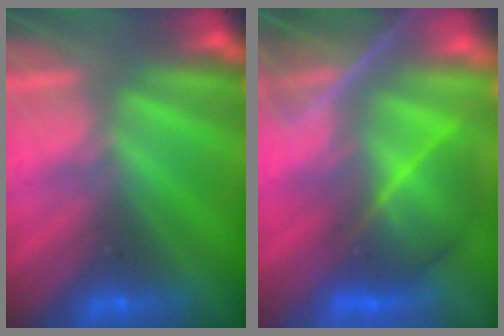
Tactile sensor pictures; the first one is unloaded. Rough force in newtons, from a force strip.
{"total": 7.6}